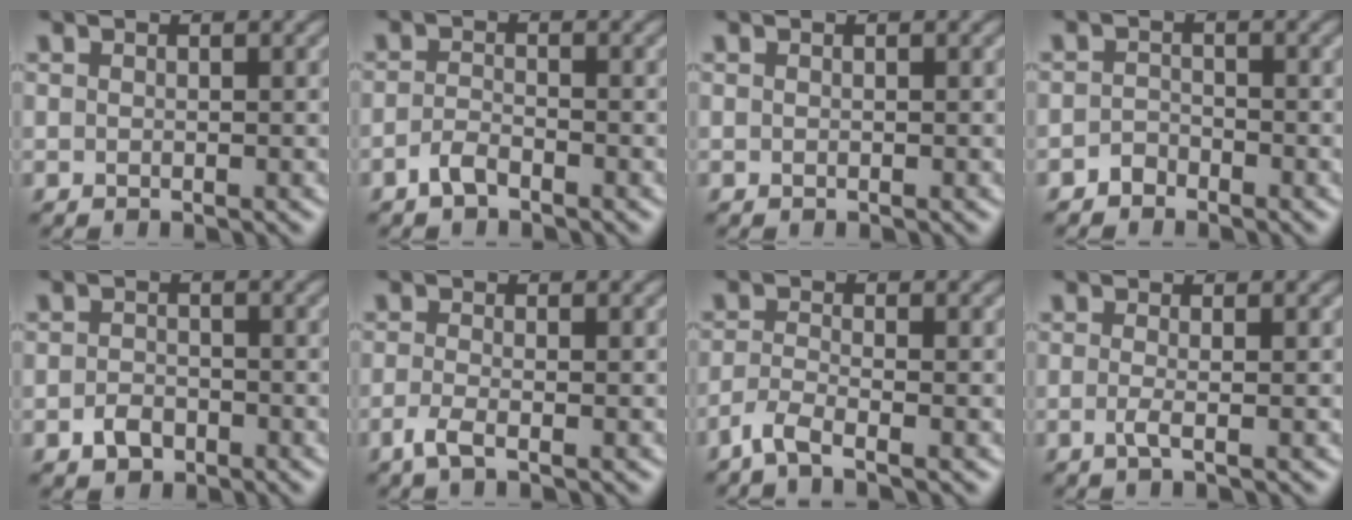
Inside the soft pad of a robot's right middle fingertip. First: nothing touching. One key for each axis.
{"total": 1.6, "fx": -1.2, "fy": 0.6, "fz": 0.9, "tx": -0.023, "ty": 0.003, "tz": -0.028}
{"total": 0.0}
{"total": 1.3, "fx": -1.1, "fy": 0.7, "fz": 0.2, "tx": -0.001, "ty": 0.006, "tz": -0.022}
{"total": 1.9, "fx": -1.1, "fy": 1.3, "fz": 0.9, "tx": -0.015, "ty": 0.002, "tz": -0.023}
{"total": 1.9, "fx": -1.1, "fy": 0.5, "fz": 1.5, "tx": -0.036, "ty": -0.008, "tz": -0.030}
{"total": 2.3, "fx": -1.8, "fy": 0.3, "fz": 1.5, "tx": -0.035, "ty": -0.006, "tz": -0.047}
{"total": 1.5, "fx": -0.3, "fy": 0.4, "fz": 1.4, "tx": -0.026, "ty": -0.005, "tz": -0.009}